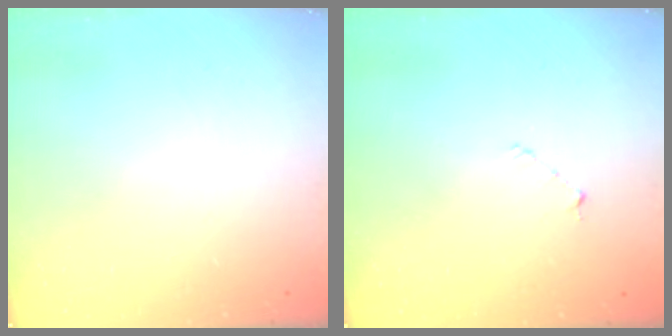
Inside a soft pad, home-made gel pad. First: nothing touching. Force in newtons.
{"total": 3.9, "press": 3.9, "slide": 0.4}